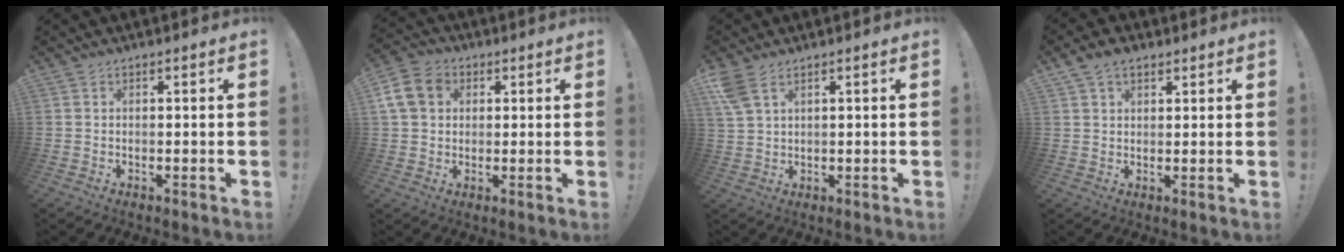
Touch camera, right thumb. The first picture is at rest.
{"total": 10.9, "force": [3.2, 8.4, 6.1], "torque": [-0.113, 0.001, 0.066]}
{"total": 6.1, "force": [3.7, 2.8, 3.9], "torque": [-0.091, -0.012, 0.071]}
{"total": 5.2, "force": [3.2, 3.3, 2.5], "torque": [-0.042, -0.006, 0.061]}